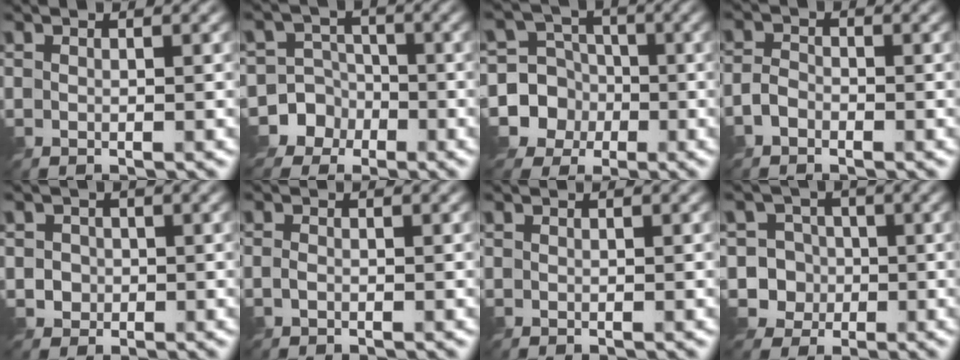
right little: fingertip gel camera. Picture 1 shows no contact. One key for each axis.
{"total": 8.0, "fx": -4.2, "fy": 6.8, "fz": 0.4, "tx": -0.002, "ty": -0.005, "tz": -0.089}
{"total": 10.2, "fx": -3.4, "fy": 9.5, "fz": 1.8, "tx": -0.058, "ty": -0.008, "tz": -0.074}
{"total": 1.6, "fx": -1.0, "fy": 1.0, "fz": 0.7, "tx": -0.012, "ty": 0.005, "tz": -0.026}
{"total": 1.6, "fx": 0.0, "fy": 1.5, "fz": 0.4, "tx": 0.008, "ty": -0.002, "tz": 0.003}
{"total": 0.7, "fx": -0.3, "fy": 0.4, "fz": 0.5, "tx": -0.011, "ty": 0.000, "tz": -0.008}
{"total": 0.0}
{"total": 7.2, "fx": -1.8, "fy": 6.9, "fz": 1.2, "tx": -0.018, "ty": 0.010, "tz": -0.061}